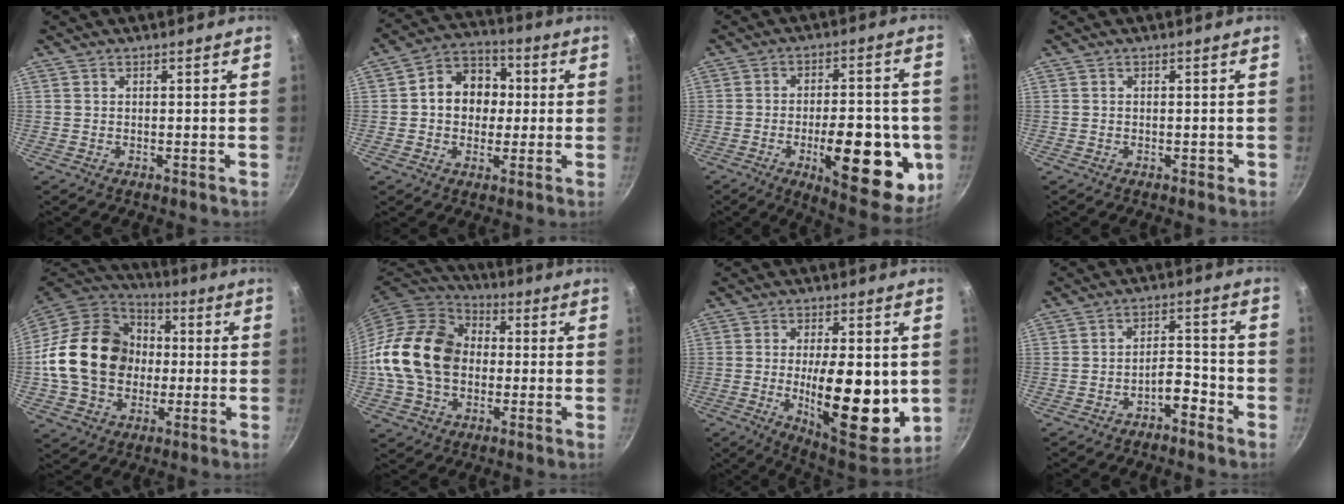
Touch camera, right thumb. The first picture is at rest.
{"total": 11.2, "force": [0.8, 9.1, 6.4], "torque": [-0.055, 0.021, -0.005]}
{"total": 20.8, "force": [-5.3, 8.8, 18.1], "torque": [-0.197, 0.007, -0.066]}
{"total": 0.9, "force": [-0.4, 0.6, 0.5], "torque": [-0.004, 0.004, -0.004]}
{"total": 21.5, "force": [-0.3, 17.2, 13.0], "torque": [-0.204, 0.035, -0.006]}
{"total": 18.7, "force": [-0.3, 14.2, 12.2], "torque": [-0.202, 0.031, -0.016]}
{"total": 18.8, "force": [-1.5, 7.3, 17.3], "torque": [-0.239, -0.021, -0.016]}
{"total": 4.6, "force": [-3.2, 2.0, 2.8], "torque": [-0.028, 0.043, -0.049]}